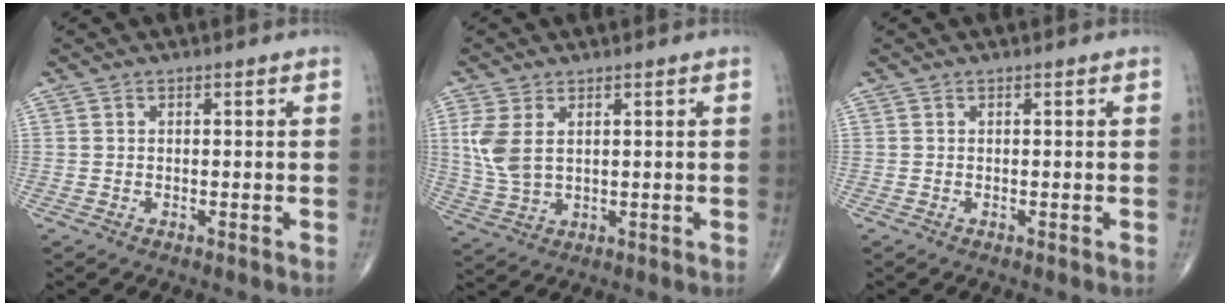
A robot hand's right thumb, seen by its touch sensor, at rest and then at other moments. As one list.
[{"total": 6.9, "force": [1.8, 4.1, 5.2], "torque": [-0.122, -0.004, 0.045]}, {"total": 0.0}]